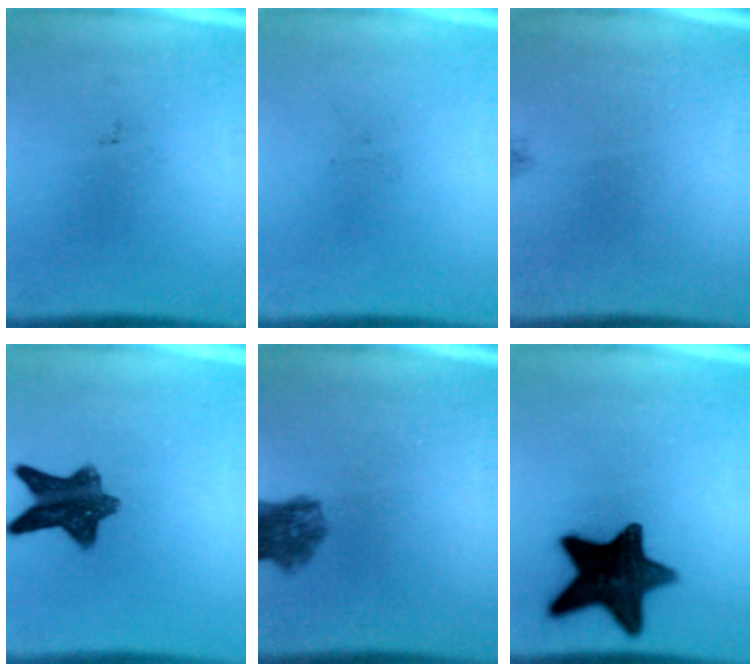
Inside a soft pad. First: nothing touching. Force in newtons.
{"total": 0.0}
{"total": 0.6}
{"total": 9.3}
{"total": 6.1}
{"total": 14.8}